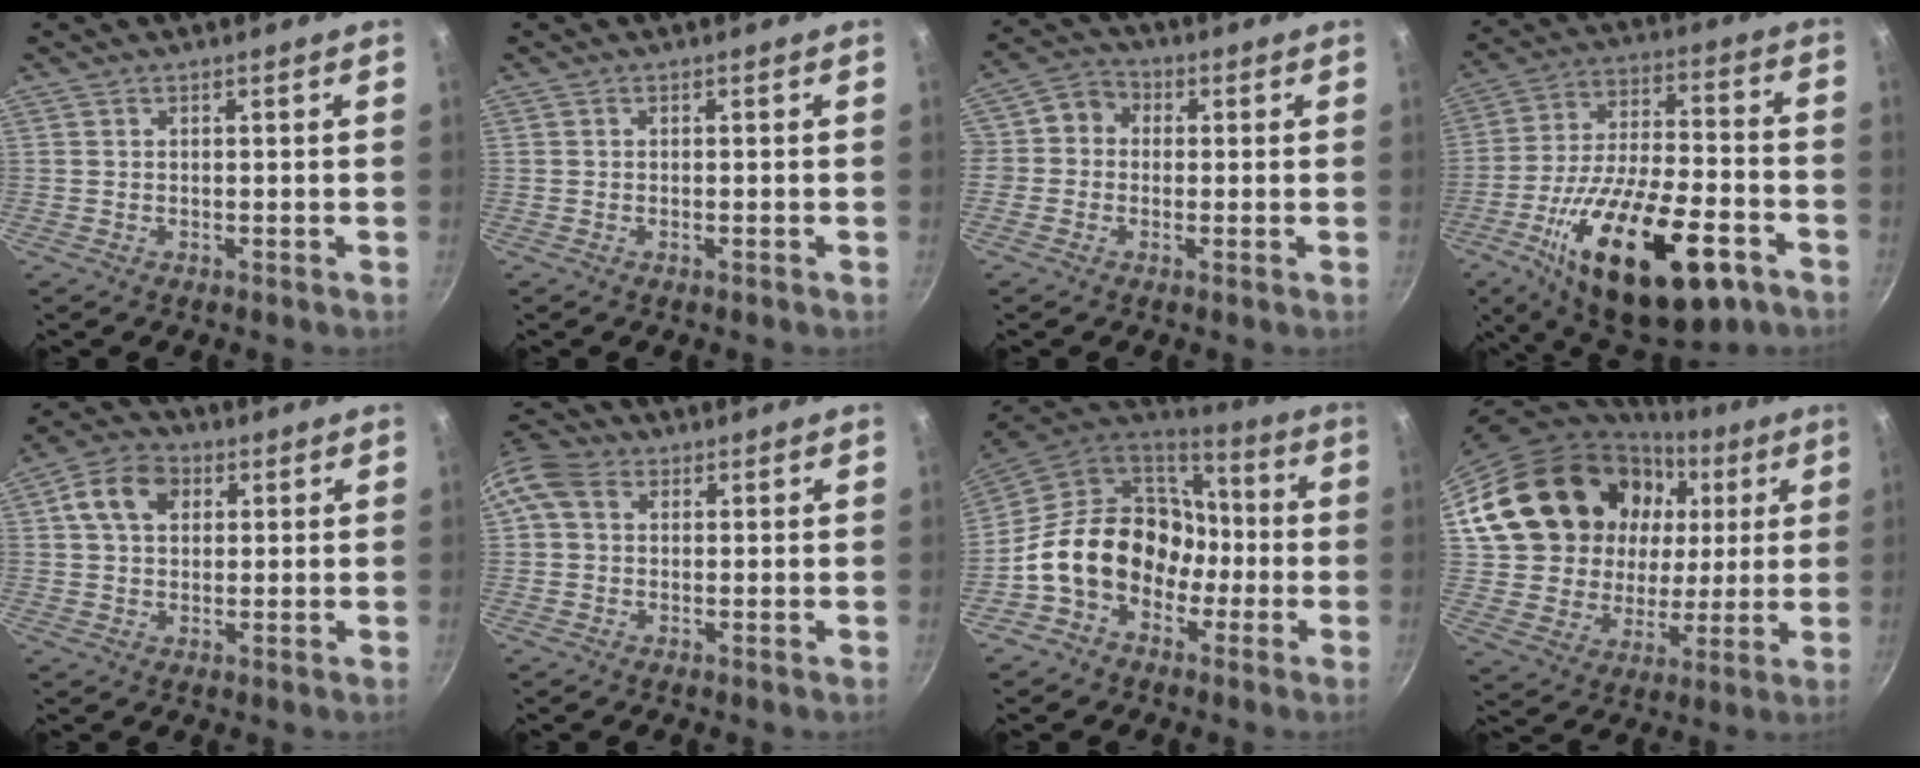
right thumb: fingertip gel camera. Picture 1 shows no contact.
{"total": 0.5, "force": [-0.3, 0.1, 0.4], "torque": [-0.008, 0.004, -0.008]}
{"total": 5.4, "force": [0.0, 4.9, 2.2], "torque": [-0.009, 0.011, -0.022]}
{"total": 28.6, "force": [-12.9, 12.2, 22.4], "torque": [-0.355, 0.040, -0.198]}
{"total": 8.4, "force": [2.4, 6.2, 5.1], "torque": [-0.075, 0.012, 0.030]}
{"total": 7.5, "force": [1.8, 5.7, 4.5], "torque": [-0.088, 0.016, 0.017]}
{"total": 18.9, "force": [-3.9, 14.9, 10.9], "torque": [-0.140, 0.067, -0.068]}
{"total": 25.2, "force": [8.3, 19.8, 13.1], "torque": [-0.213, 0.018, 0.160]}